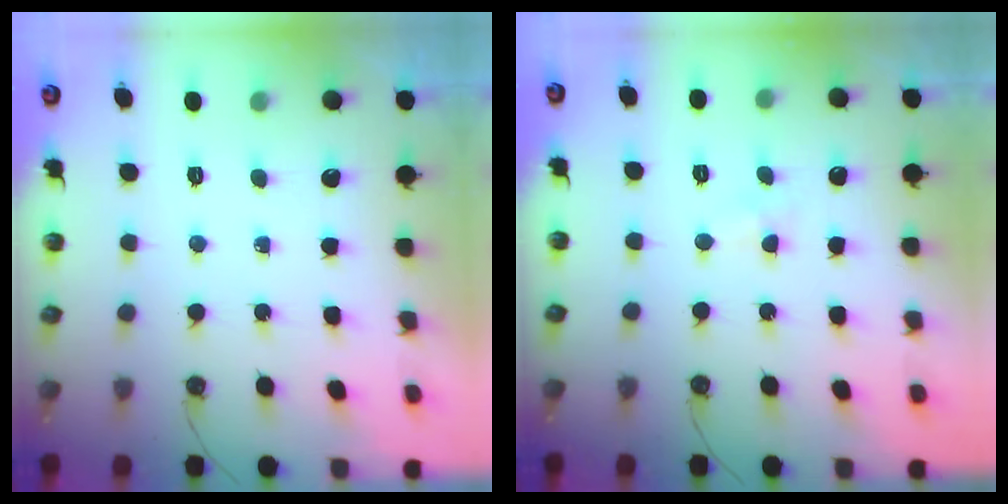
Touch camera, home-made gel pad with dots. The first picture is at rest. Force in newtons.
{"total": 3.6, "press": 3.6, "slide": 0.5}